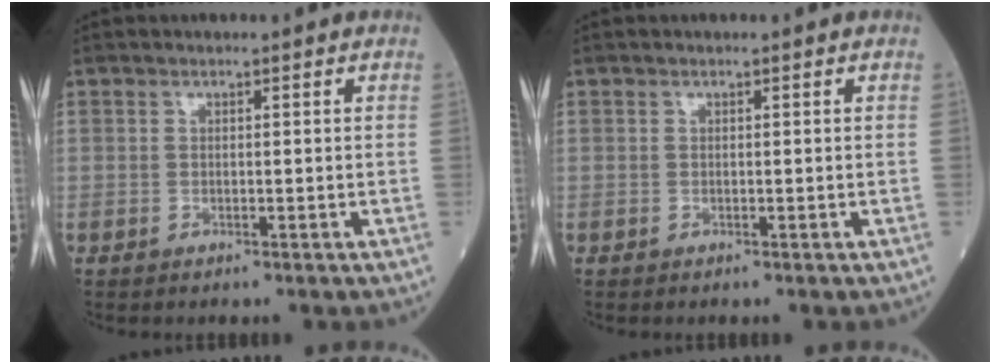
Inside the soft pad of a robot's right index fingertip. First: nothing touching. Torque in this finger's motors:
{"motor_torque": [0.04, 0.03, -0.06, -0.01]}